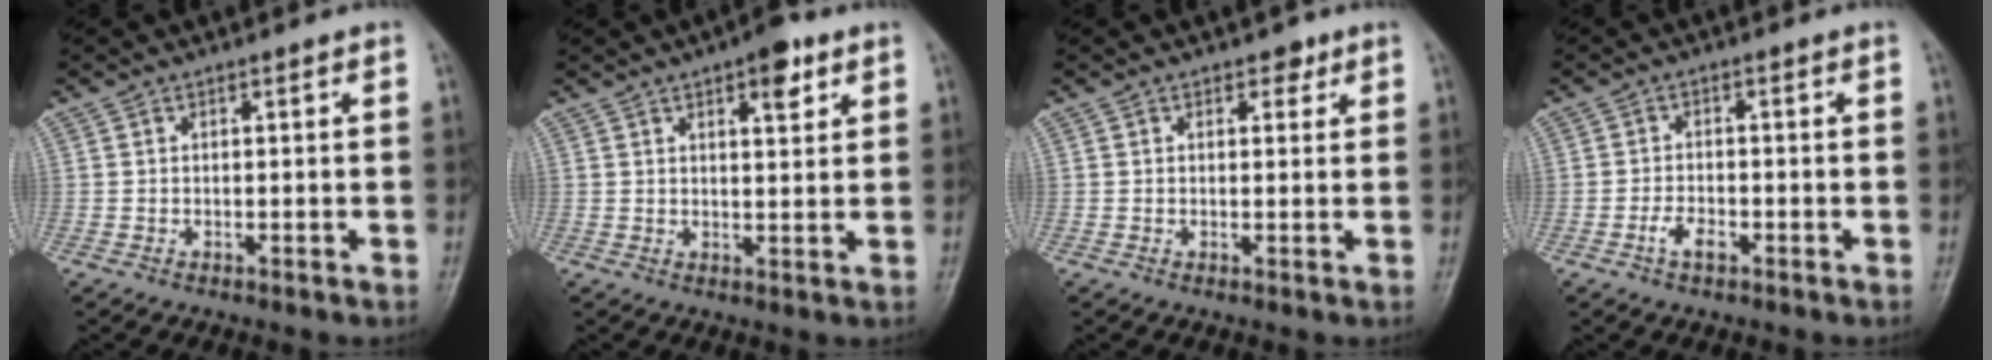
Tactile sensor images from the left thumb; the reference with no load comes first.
{"total": 6.0, "force": [3.2, 2.3, 4.5], "torque": [-0.048, -0.012, 0.041]}
{"total": 1.9, "force": [1.2, 1.2, 0.9], "torque": [0.003, -0.004, 0.012]}
{"total": 3.2, "force": [-1.6, 1.7, 2.2], "torque": [-0.041, 0.012, -0.030]}